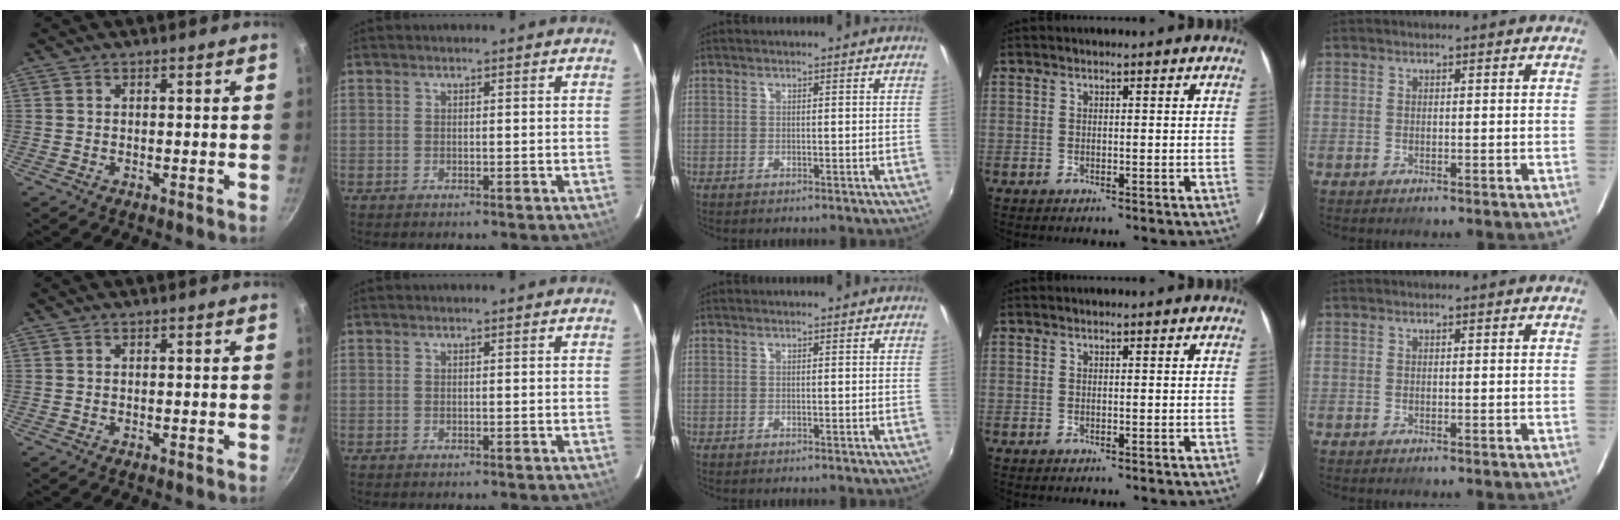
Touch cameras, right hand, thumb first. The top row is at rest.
{}